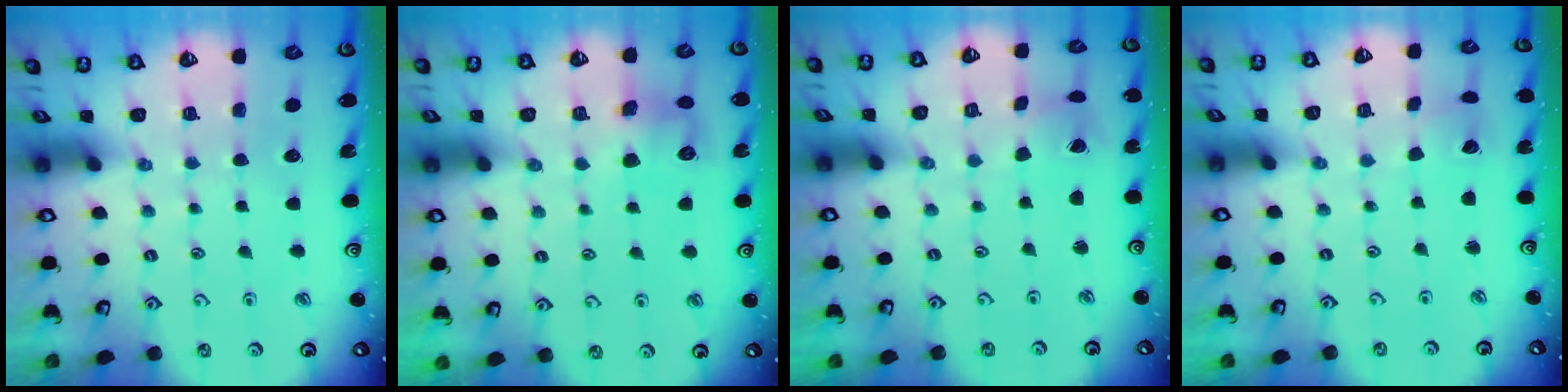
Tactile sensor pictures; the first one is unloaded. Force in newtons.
{"total": 7.8, "press": 7.8, "slide": 0.5}
{"total": 1.5, "press": 1.5, "slide": 0.2}
{"total": 3.3, "press": 3.3, "slide": 0.1}